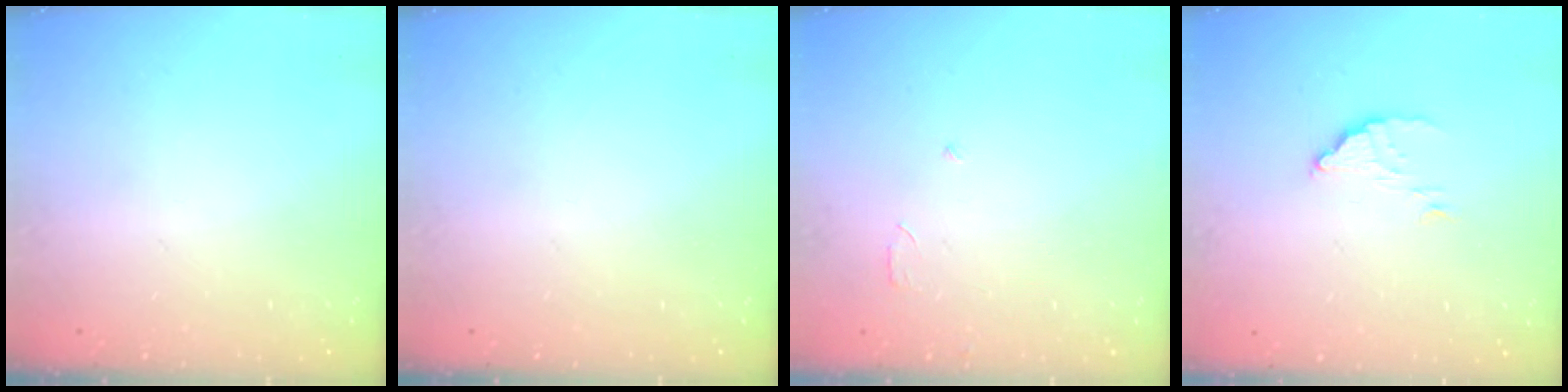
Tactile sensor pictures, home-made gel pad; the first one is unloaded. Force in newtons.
{"total": 0.0}
{"total": 2.6, "press": 2.6, "slide": 0.2}
{"total": 2.2, "press": 2.2, "slide": 0.0}